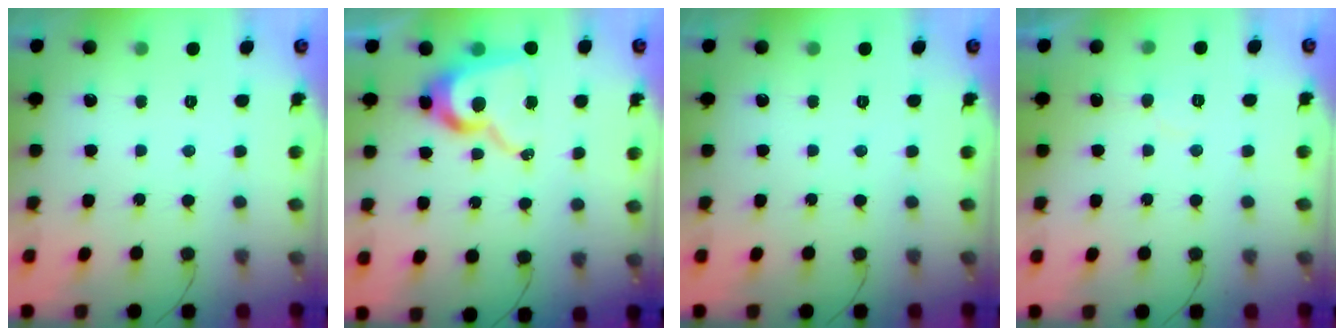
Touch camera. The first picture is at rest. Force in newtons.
{"total": 14.6, "press": 14.5, "slide": 1.7}
{"total": 0.0}
{"total": 5.5, "press": 5.5, "slide": 0.3}